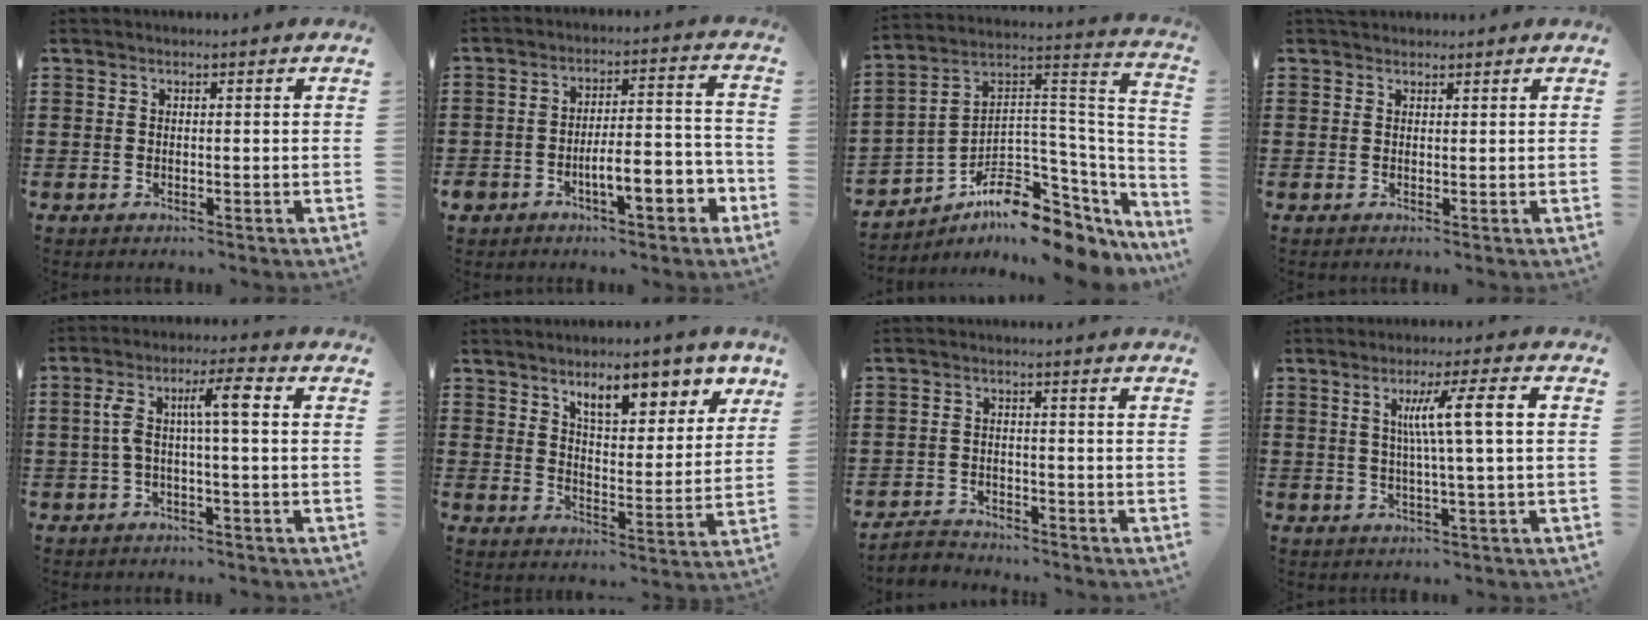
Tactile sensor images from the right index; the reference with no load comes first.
{"total": 7.8, "force": [-4.0, 3.4, 5.8], "torque": [-0.093, 0.007, -0.072]}
{"total": 8.5, "force": [-5.4, 4.4, 4.8], "torque": [-0.093, -0.015, -0.102]}
{"total": 1.2, "force": [1.0, 0.5, -0.3], "torque": [0.004, 0.003, 0.020]}
{"total": 7.2, "force": [0.5, 1.5, 7.0], "torque": [-0.148, 0.006, -0.001]}
{"total": 8.2, "force": [6.0, 2.5, 5.0], "torque": [-0.077, -0.019, 0.097]}
{"total": 2.3, "force": [-2.3, 0.5, -0.1], "torque": [-0.007, 0.002, -0.050]}
{"total": 7.3, "force": [0.9, -0.3, 7.3], "torque": [-0.136, 0.002, 0.005]}